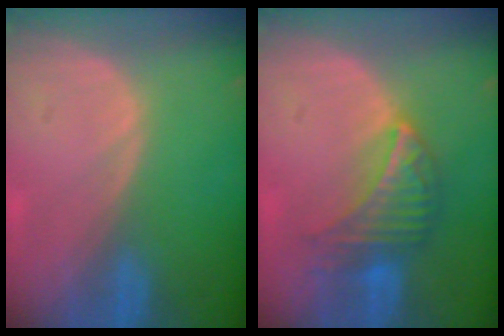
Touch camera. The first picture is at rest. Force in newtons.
{"total": 6.6, "press": 6.5, "slide": 1.0}